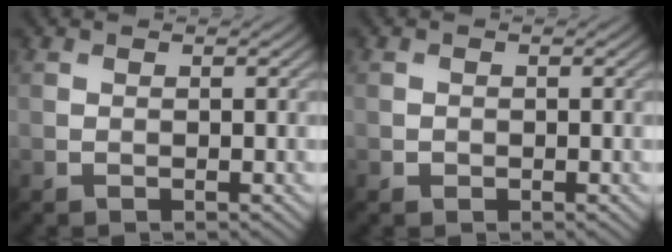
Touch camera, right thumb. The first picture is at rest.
{"total": 0.5, "force": [-0.2, 0.5, 0.1], "torque": [0.002, -0.004, -0.005]}